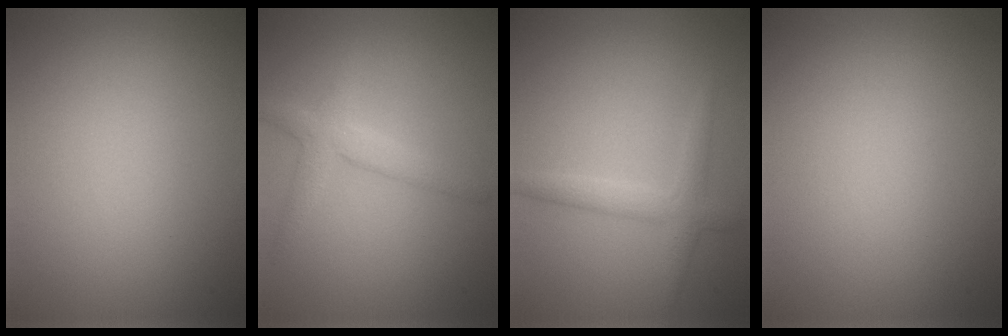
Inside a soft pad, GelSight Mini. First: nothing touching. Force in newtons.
{"total": 2.8, "press": 2.7, "slide": 0.3}
{"total": 2.3, "press": 2.3, "slide": 0.1}
{"total": 0.0}